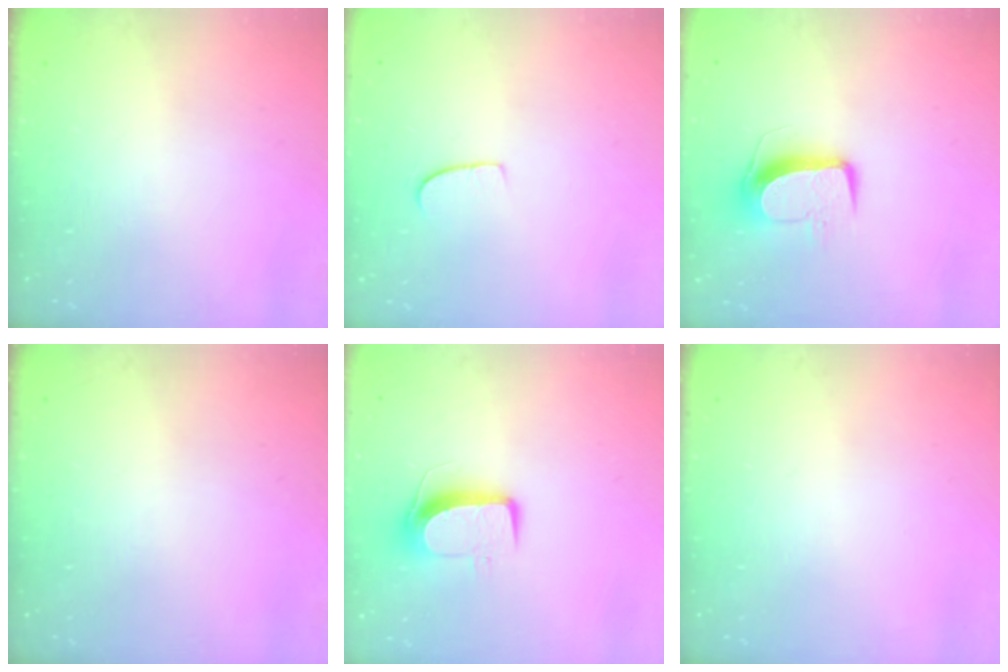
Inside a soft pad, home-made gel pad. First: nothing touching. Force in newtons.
{"total": 5.4, "press": 5.4, "slide": 0.4}
{"total": 9.8, "press": 9.8, "slide": 0.4}
{"total": 0.0}
{"total": 9.9, "press": 9.8, "slide": 1.1}
{"total": 0.0}